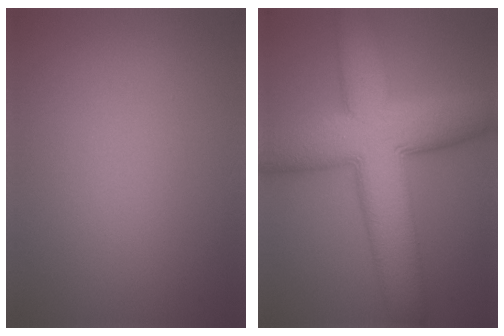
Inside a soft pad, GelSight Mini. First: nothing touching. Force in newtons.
{"total": 11.9, "press": 11.9, "slide": 0.6}